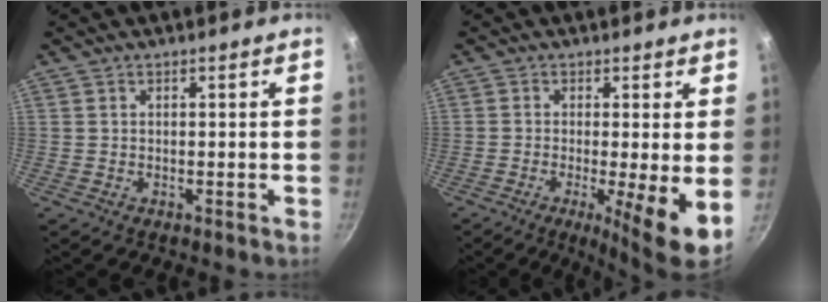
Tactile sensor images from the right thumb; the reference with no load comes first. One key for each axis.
{"total": 8.3, "fx": -1.6, "fy": 0.9, "fz": 8.1, "tx": -0.130, "ty": -0.011, "tz": -0.023}